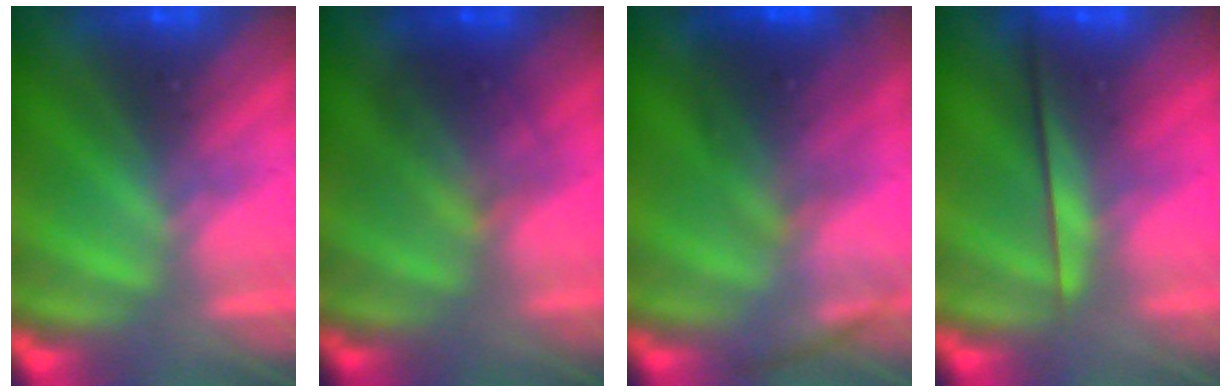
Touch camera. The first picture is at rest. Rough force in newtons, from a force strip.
{"total": 2.2}
{"total": 2.7}
{"total": 2.2}